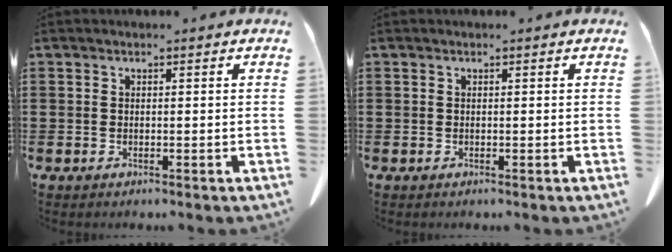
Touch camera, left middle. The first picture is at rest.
{"total": 0.0}